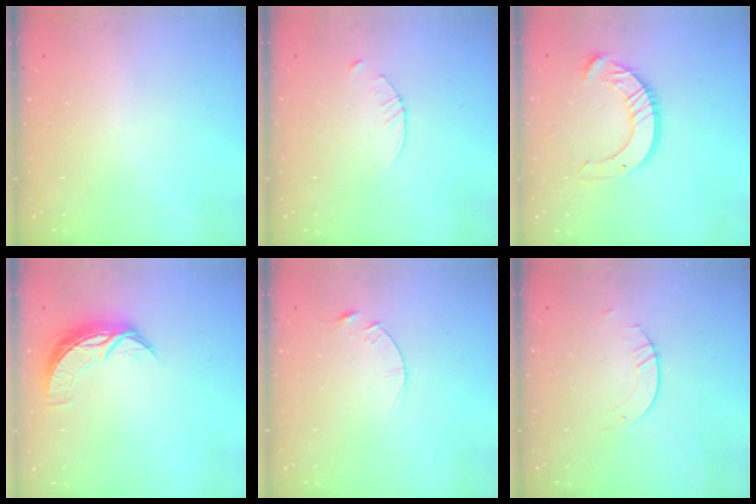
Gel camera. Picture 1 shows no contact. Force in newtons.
{"total": 2.9, "press": 2.9, "slide": 0.4}
{"total": 12.2, "press": 12.1, "slide": 1.2}
{"total": 7.5, "press": 7.5, "slide": 0.4}
{"total": 3.1, "press": 3.1, "slide": 0.4}
{"total": 2.1, "press": 2.1, "slide": 0.1}